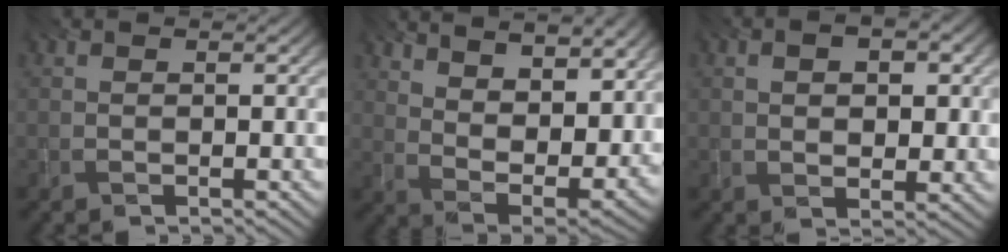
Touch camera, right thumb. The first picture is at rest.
{"total": 15.2, "force": [9.5, 6.1, 10.2], "torque": [-0.179, 0.005, 0.133]}
{"total": 4.9, "force": [0.8, 2.8, 3.9], "torque": [-0.058, -0.004, 0.010]}